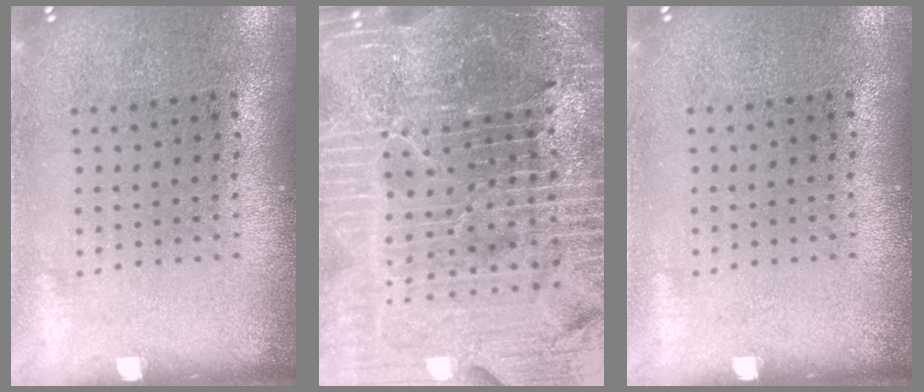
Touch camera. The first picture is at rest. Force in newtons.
{"total": 6.7, "press": 5.9, "slide": 3.1}
{"total": 0.0}